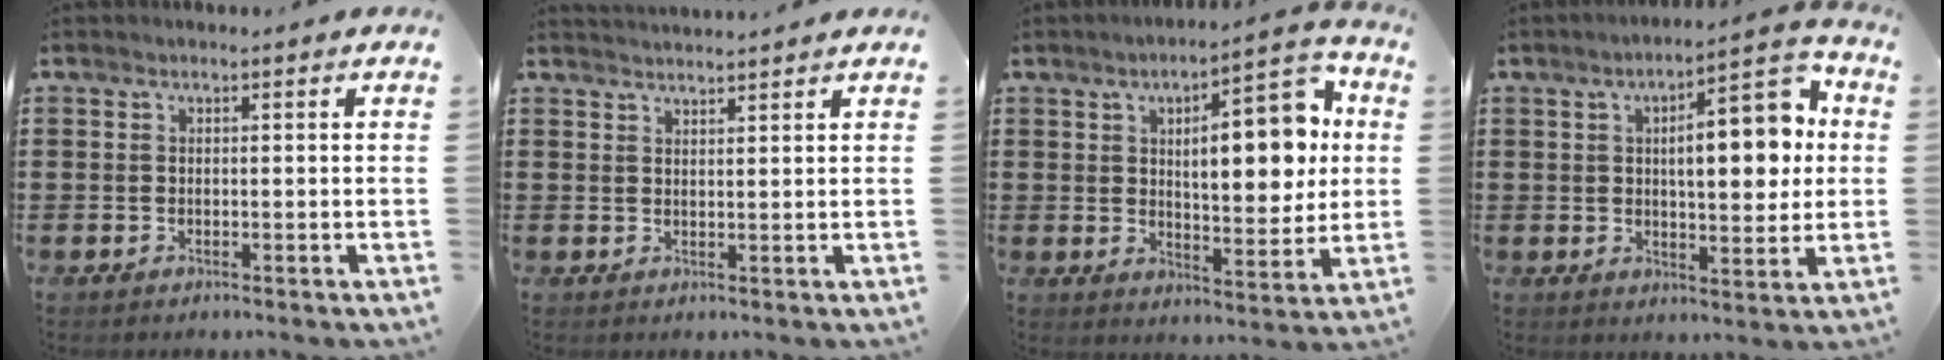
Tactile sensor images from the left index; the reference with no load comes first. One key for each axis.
{"total": 1.8, "fx": 1.8, "fy": -0.1, "fz": -0.1, "tx": -0.002, "ty": -0.003, "tz": 0.035}
{"total": 11.8, "fx": 3.2, "fy": 4.4, "fz": 10.4, "tx": -0.152, "ty": -0.007, "tz": 0.043}
{"total": 10.6, "fx": 2.2, "fy": 4.0, "fz": 9.6, "tx": -0.137, "ty": -0.010, "tz": 0.023}